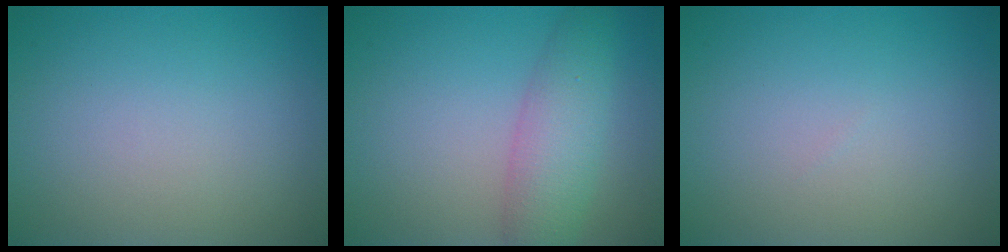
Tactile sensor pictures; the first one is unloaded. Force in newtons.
{"total": 4.5, "press": 4.5, "slide": 0.2}
{"total": 0.0}